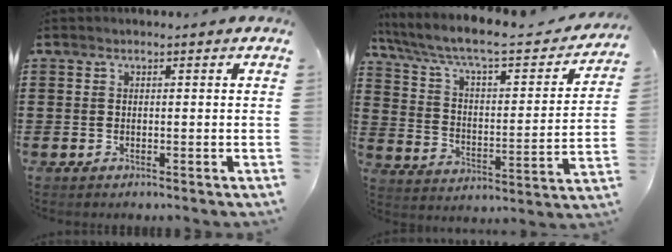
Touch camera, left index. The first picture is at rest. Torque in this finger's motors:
{"motor_torque": [2.14, 0.00, 0.56, 0.19]}